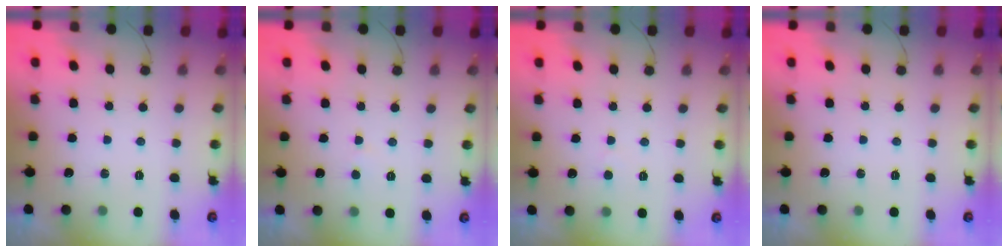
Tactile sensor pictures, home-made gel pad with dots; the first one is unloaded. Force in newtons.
{"total": 2.2, "press": 2.2, "slide": 0.3}
{"total": 2.4, "press": 2.4, "slide": 0.2}
{"total": 0.0}